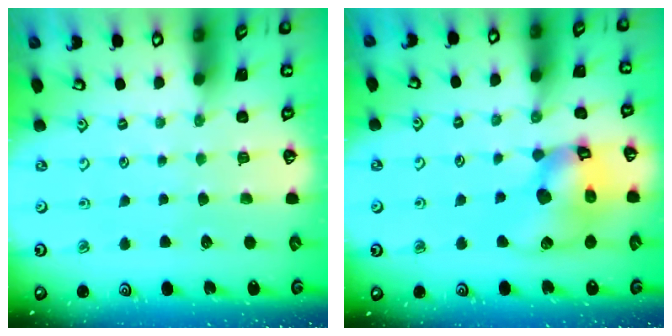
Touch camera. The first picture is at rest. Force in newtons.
{"total": 15.0, "press": 14.9, "slide": 2.2}